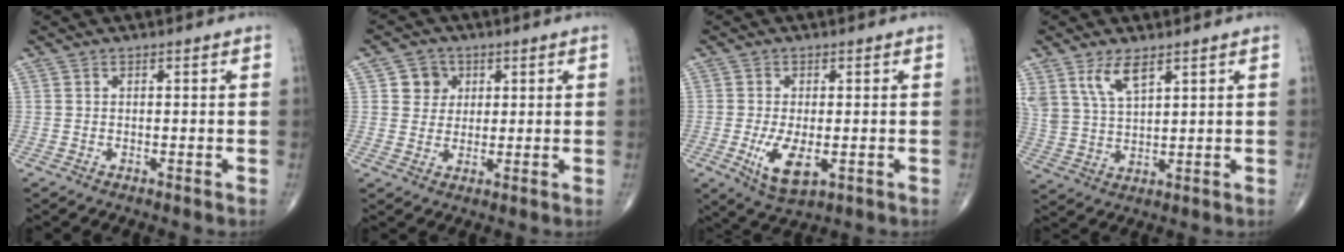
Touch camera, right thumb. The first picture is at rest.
{"total": 4.8, "force": [1.6, 4.4, 1.2], "torque": [0.008, -0.001, 0.023]}
{"total": 7.2, "force": [-1.7, 3.2, 6.2], "torque": [-0.114, -0.017, -0.022]}
{"total": 6.9, "force": [4.2, 2.6, 4.7], "torque": [-0.092, -0.020, 0.091]}